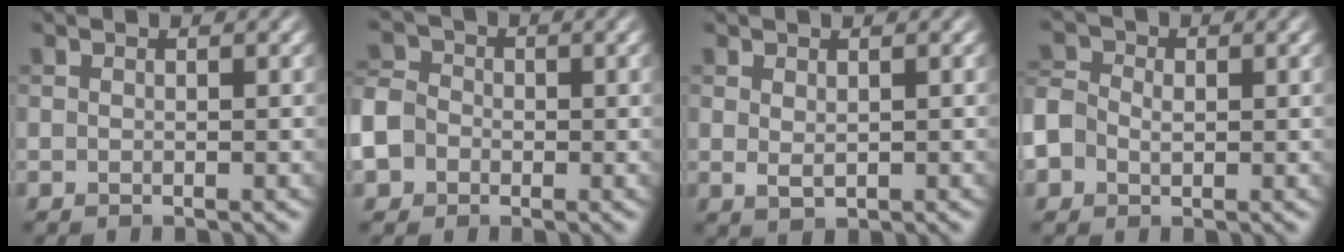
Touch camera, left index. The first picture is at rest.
{"total": 7.1, "force": [-2.7, 5.9, 3.0], "torque": [-0.076, -0.009, -0.072]}
{"total": 1.3, "force": [0.5, 0.7, 1.0], "torque": [-0.018, -0.003, 0.014]}
{"total": 4.2, "force": [-0.3, 3.3, 2.5], "torque": [-0.044, 0.009, -0.012]}